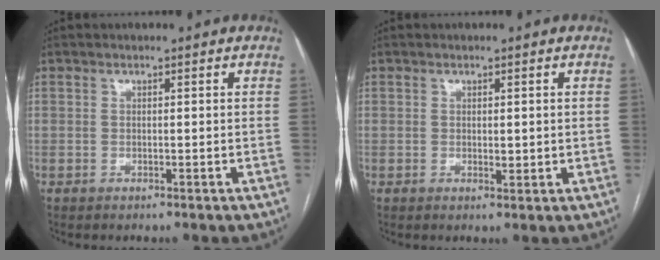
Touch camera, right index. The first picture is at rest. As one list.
[{"total": 1.5, "force": [0.1, 0.6, 1.4], "torque": [-0.020, -0.004, 0.005]}]